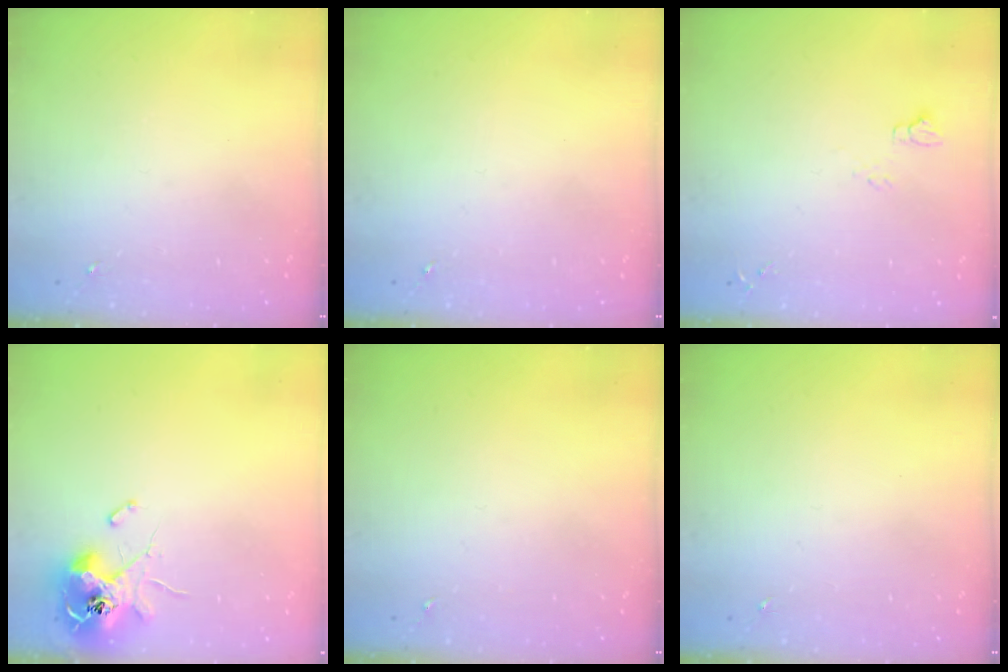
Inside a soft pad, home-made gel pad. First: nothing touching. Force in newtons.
{"total": 0.0}
{"total": 5.0, "press": 5.0, "slide": 0.6}
{"total": 12.4, "press": 12.4, "slide": 1.0}
{"total": 0.0}
{"total": 0.0}